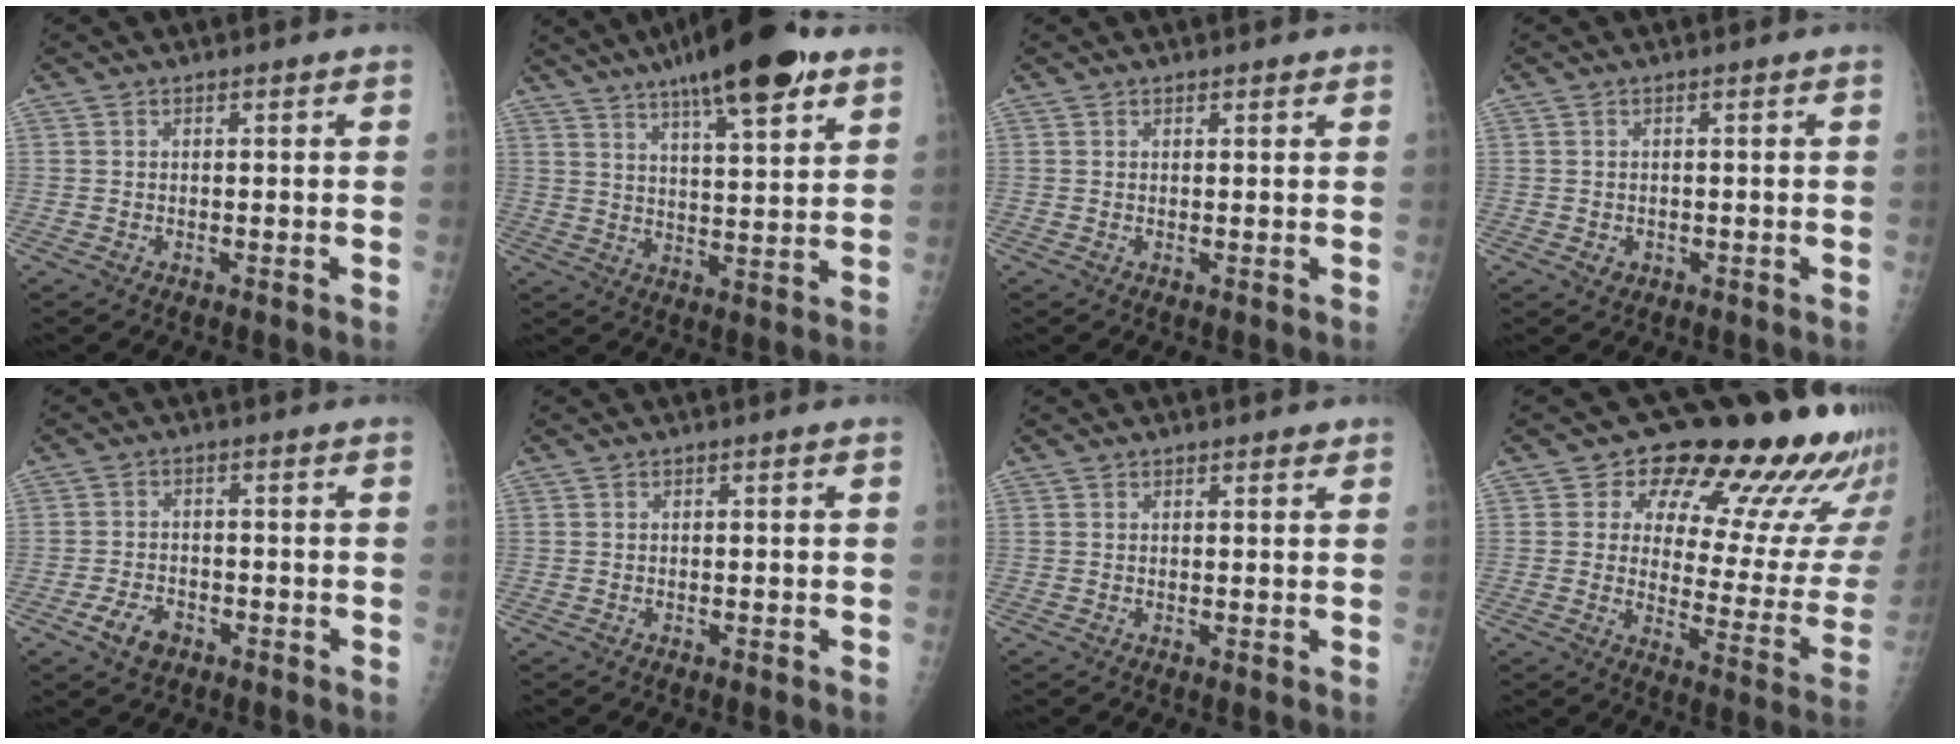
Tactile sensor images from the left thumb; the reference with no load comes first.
{"total": 17.9, "force": [11.5, 4.3, 13.1], "torque": [-0.187, -0.034, 0.179]}
{"total": 1.1, "force": [1.0, 0.4, 0.4], "torque": [-0.001, -0.004, 0.013]}
{"total": 1.2, "force": [-0.2, 1.1, 0.5], "torque": [-0.004, 0.001, 0.003]}
{"total": 4.4, "force": [-2.4, 2.8, 2.4], "torque": [-0.043, 0.012, -0.040]}
{"total": 0.0}
{"total": 1.4, "force": [1.2, 0.6, 0.5], "torque": [0.003, -0.005, 0.012]}
{"total": 22.4, "force": [16.0, 9.0, 12.9], "torque": [-0.114, -0.099, 0.196]}